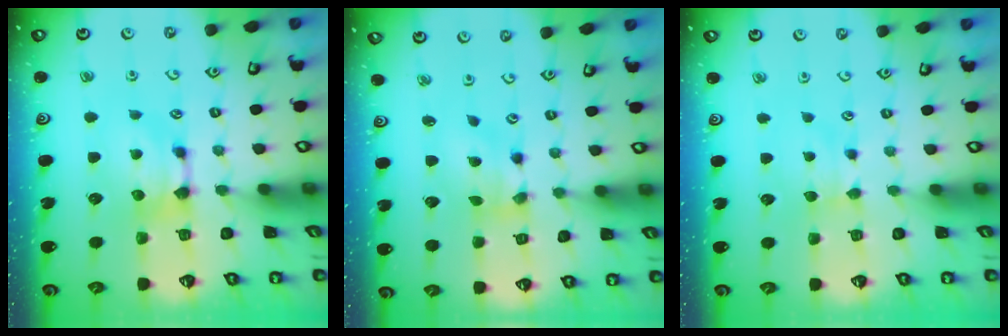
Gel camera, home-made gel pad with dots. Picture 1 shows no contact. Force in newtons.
{"total": 2.0, "press": 1.6, "slide": 1.2}
{"total": 2.1, "press": 2.1, "slide": 0.5}